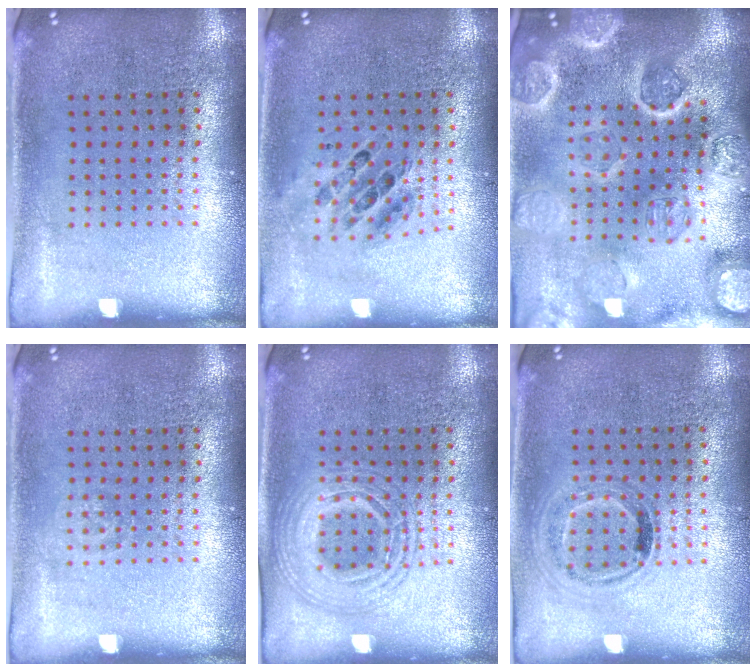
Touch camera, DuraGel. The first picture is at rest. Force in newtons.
{"total": 0.7, "press": 0.6, "slide": 0.2}
{"total": 5.0, "press": 4.3, "slide": 2.4}
{"total": 0.6, "press": 0.6, "slide": 0.2}
{"total": 2.8, "press": 2.8, "slide": 0.4}
{"total": 0.9, "press": 0.8, "slide": 0.4}